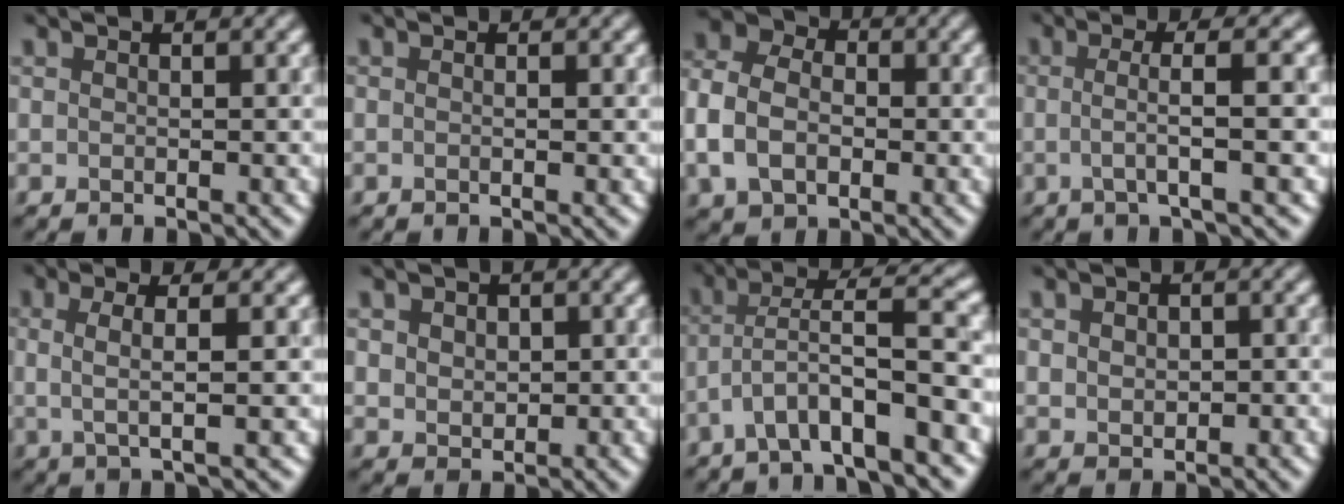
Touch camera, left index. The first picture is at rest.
{"total": 0.6, "force": [-0.1, 0.2, 0.6], "torque": [-0.001, -0.010, -0.010]}
{"total": 6.7, "force": [-1.4, 5.2, 3.9], "torque": [-0.107, 0.002, -0.028]}
{"total": 3.5, "force": [-0.4, 0.6, 3.4], "torque": [-0.048, 0.003, -0.007]}
{"total": 2.9, "force": [0.1, 0.7, 2.8], "torque": [-0.052, 0.003, 0.007]}
{"total": 2.7, "force": [0.9, 2.3, 1.1], "torque": [-0.022, 0.011, 0.019]}
{"total": 6.6, "force": [-3.1, 1.0, 5.8], "torque": [-0.095, 0.020, -0.052]}
{"total": 2.3, "force": [0.2, 1.9, 1.3], "torque": [-0.014, 0.015, 0.007]}